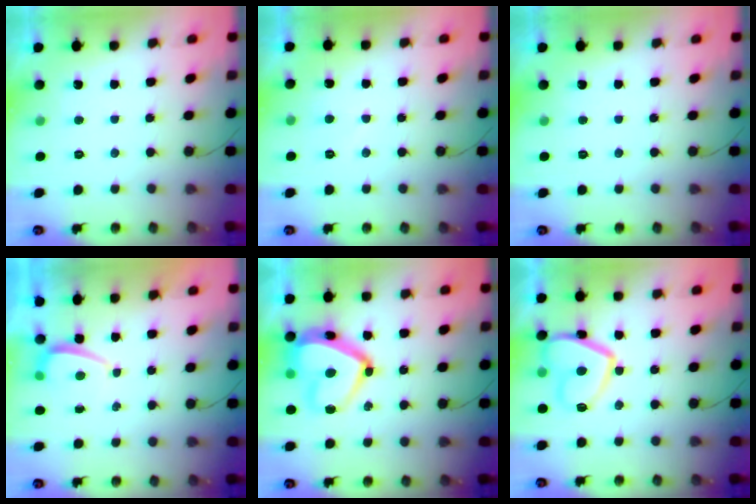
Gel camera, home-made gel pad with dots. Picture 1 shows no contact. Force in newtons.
{"total": 2.3, "press": 2.3, "slide": 0.4}
{"total": 0.0}
{"total": 0.9, "press": 0.7, "slide": 0.5}
{"total": 18.6, "press": 18.5, "slide": 1.9}
{"total": 10.9, "press": 10.9, "slide": 0.8}